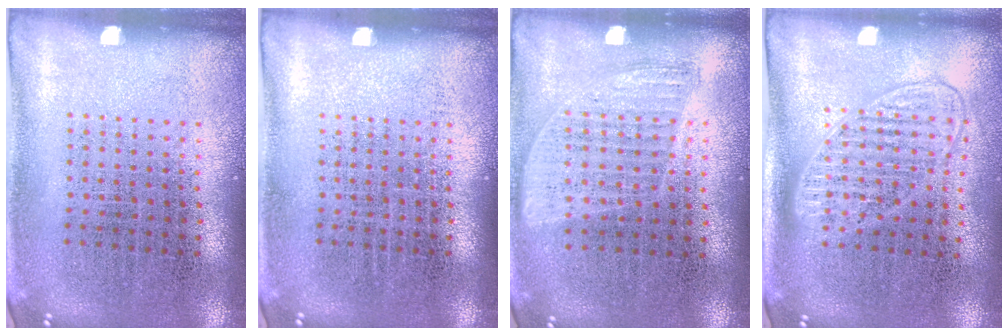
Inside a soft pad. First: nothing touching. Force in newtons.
{"total": 0.0}
{"total": 0.9, "press": 0.8, "slide": 0.4}
{"total": 1.4, "press": 1.2, "slide": 0.7}